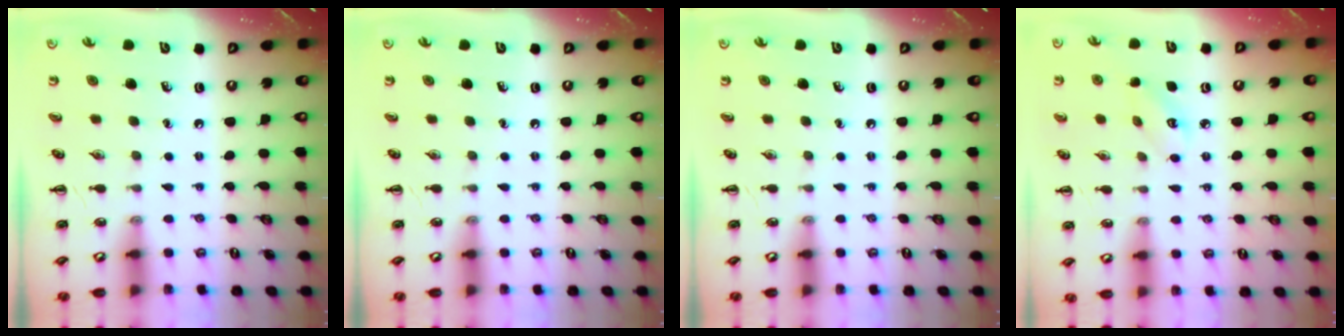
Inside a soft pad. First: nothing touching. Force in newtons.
{"total": 0.0}
{"total": 0.0}
{"total": 3.4, "press": 3.3, "slide": 0.9}